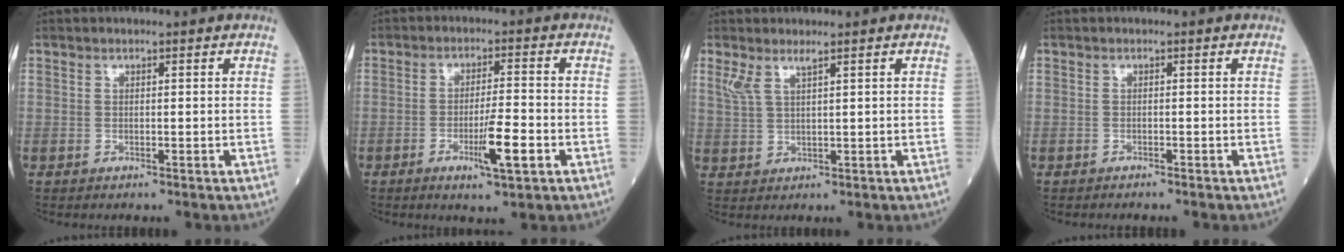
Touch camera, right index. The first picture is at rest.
{"total": 6.4, "force": [-2.6, 0.4, 5.9], "torque": [-0.099, -0.007, -0.042]}
{"total": 2.7, "force": [1.9, 0.3, 1.9], "torque": [-0.052, 0.008, 0.047]}
{"total": 0.9, "force": [-0.9, 0.1, 0.2], "torque": [-0.005, -0.001, -0.013]}